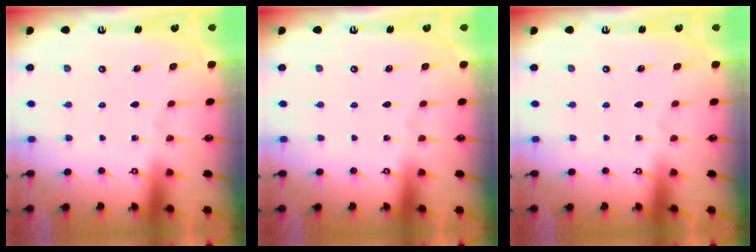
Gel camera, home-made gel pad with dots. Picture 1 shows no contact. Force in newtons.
{"total": 0.0}
{"total": 0.0}